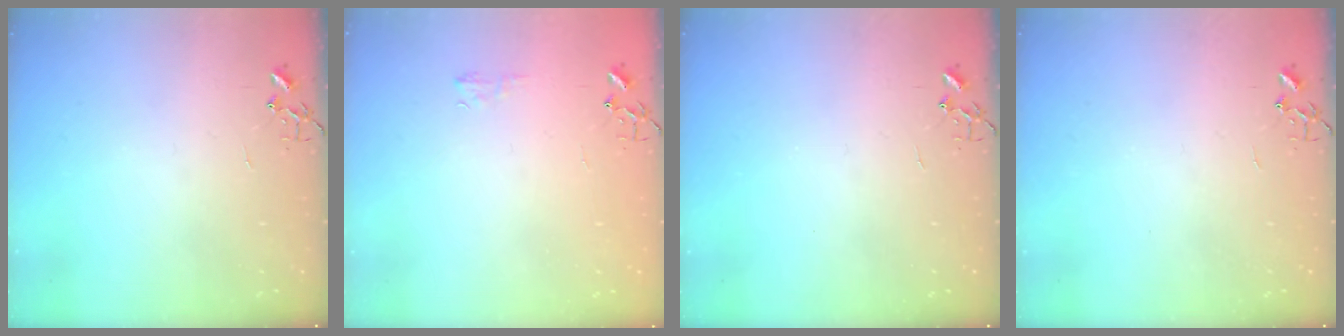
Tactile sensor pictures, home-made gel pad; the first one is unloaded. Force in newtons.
{"total": 4.5, "press": 4.4, "slide": 0.7}
{"total": 0.0}
{"total": 0.0}